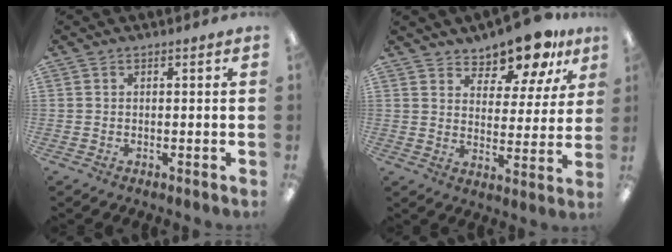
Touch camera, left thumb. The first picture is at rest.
{"total": 11.8, "force": [10.5, 4.0, 3.7], "torque": [-0.057, -0.078, 0.192]}